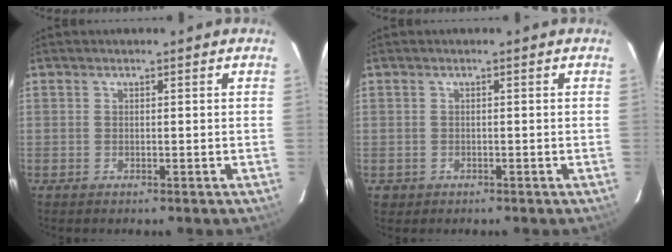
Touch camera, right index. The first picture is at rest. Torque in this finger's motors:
{"motor_torque": [-0.07, 0.09, -0.40, -0.15]}